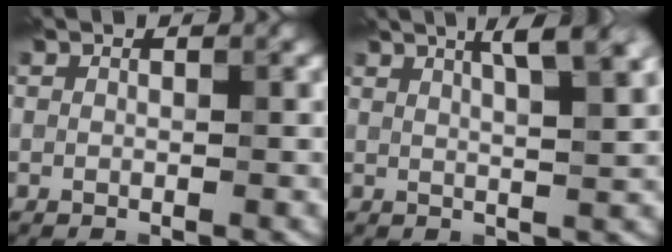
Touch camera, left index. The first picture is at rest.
{"total": 6.2, "force": [3.4, 1.7, 4.9], "torque": [-0.045, 0.027, 0.027]}